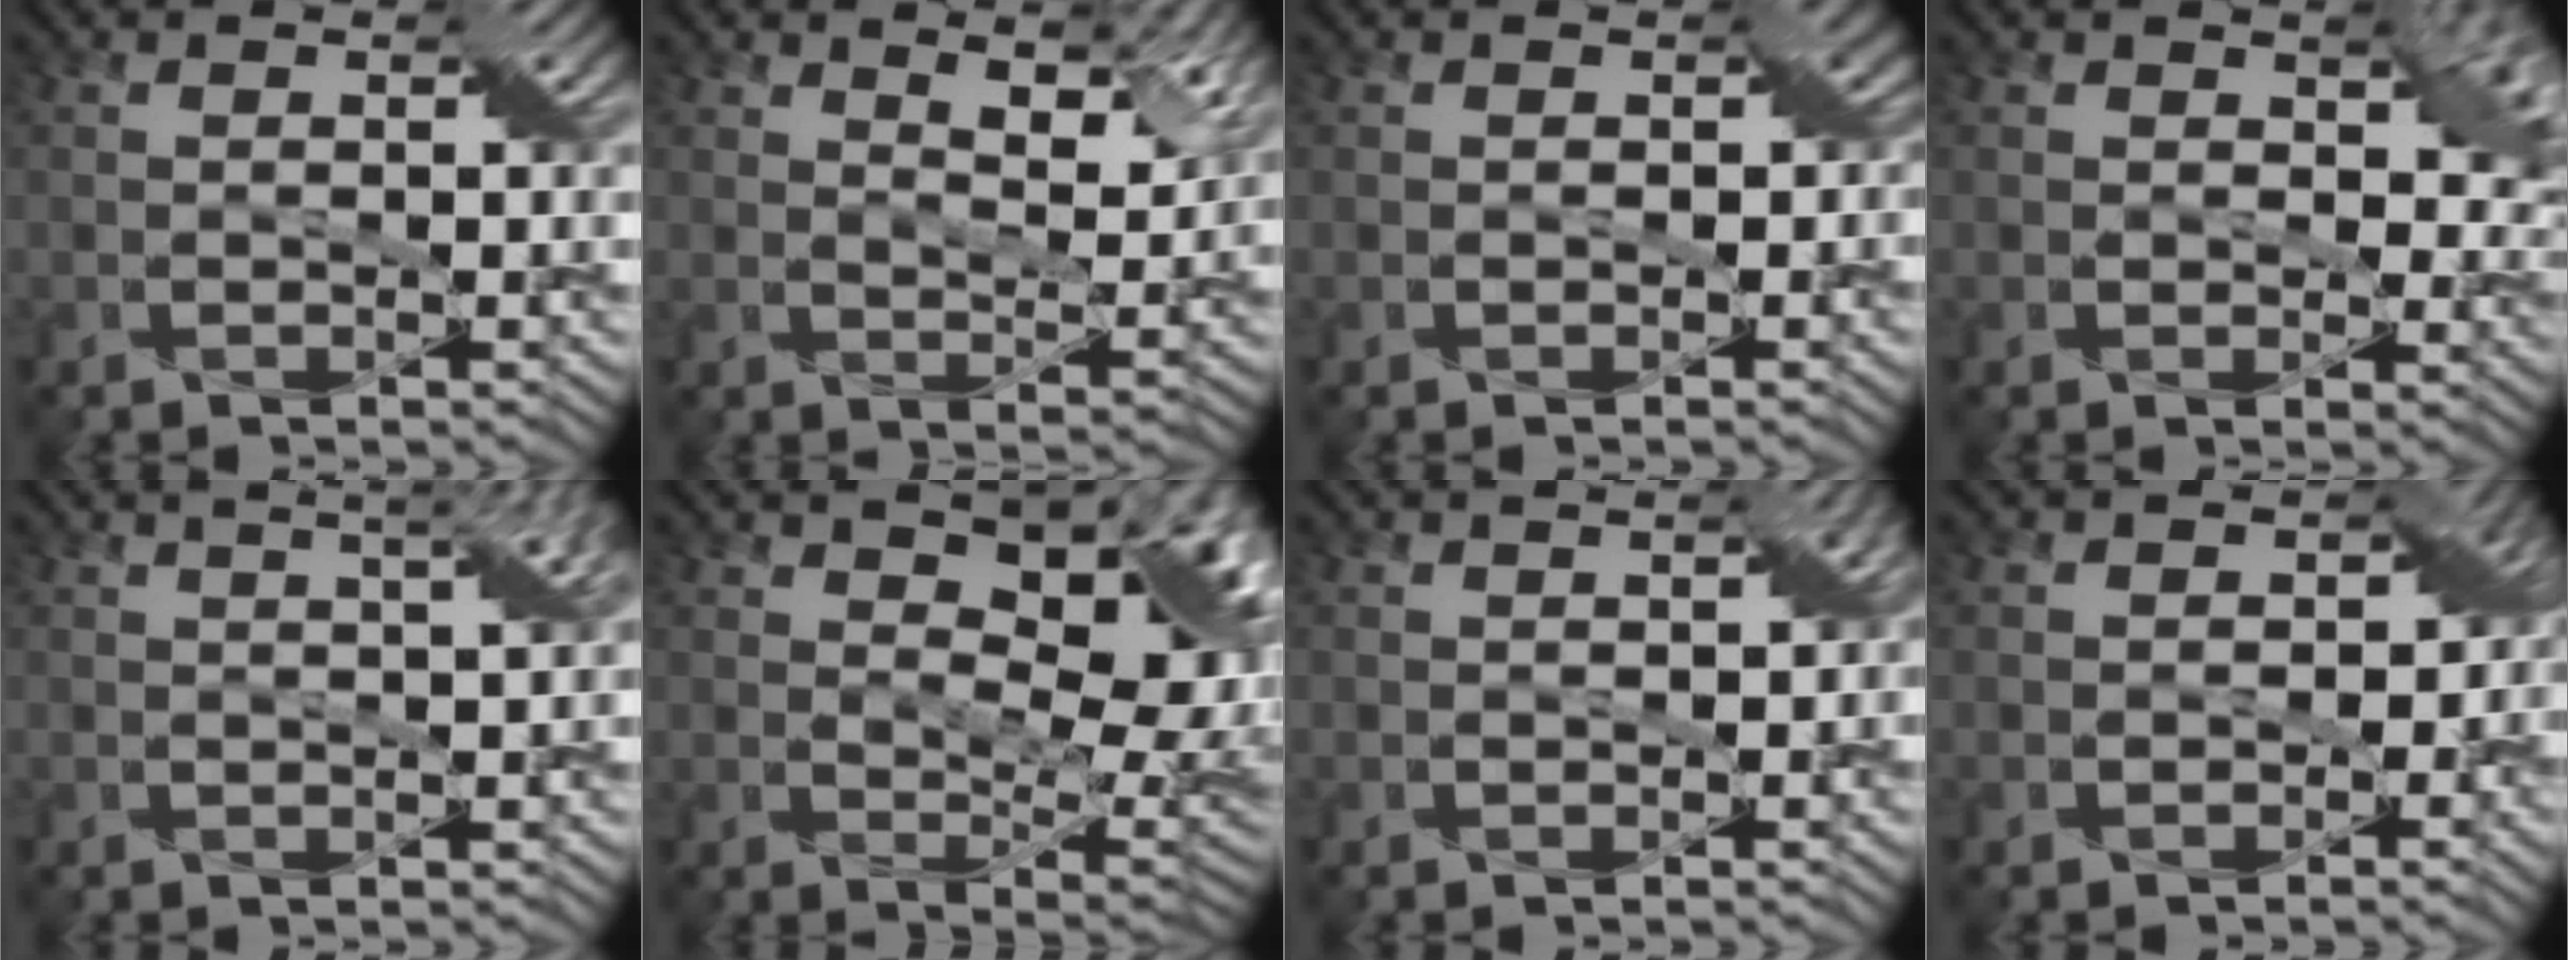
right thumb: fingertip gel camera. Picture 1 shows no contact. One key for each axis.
{"total": 6.9, "fx": 4.4, "fy": 2.7, "fz": 4.6, "tx": -0.079, "ty": -0.004, "tz": 0.076}
{"total": 1.7, "fx": 0.0, "fy": 1.5, "fz": 0.7, "tx": -0.011, "ty": -0.003, "tz": -0.003}
{"total": 6.6, "fx": 1.8, "fy": 3.9, "fz": 5.0, "tx": -0.070, "ty": -0.001, "tz": 0.025}
{"total": 5.6, "fx": 2.8, "fy": 1.9, "fz": 4.5, "tx": -0.050, "ty": 0.039, "tz": 0.020}
{"total": 14.1, "fx": 6.2, "fy": 6.6, "fz": 10.7, "tx": -0.153, "ty": 0.006, "tz": 0.088}
{"total": 2.4, "fx": 0.3, "fy": 1.4, "fz": 2.0, "tx": -0.022, "ty": 0.003, "tz": 0.008}
{"total": 3.8, "fx": -0.5, "fy": 3.2, "fz": 2.0, "tx": -0.018, "ty": -0.006, "tz": -0.008}